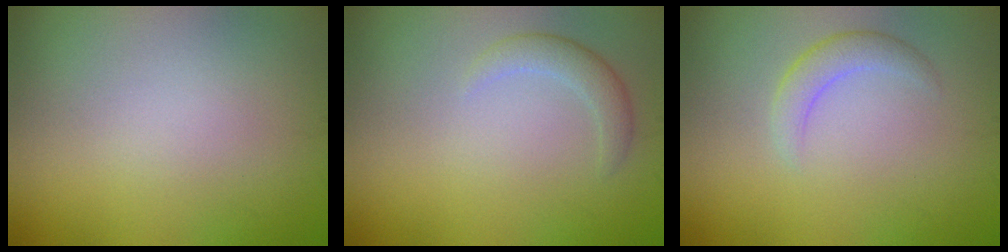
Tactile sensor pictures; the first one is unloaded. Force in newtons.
{"total": 1.8, "press": 1.8, "slide": 0.3}
{"total": 1.9, "press": 1.9, "slide": 0.1}